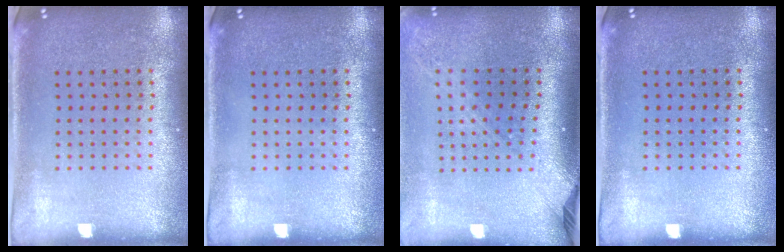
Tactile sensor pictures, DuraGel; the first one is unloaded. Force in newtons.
{"total": 0.0}
{"total": 2.2, "press": 1.6, "slide": 1.5}
{"total": 0.0}